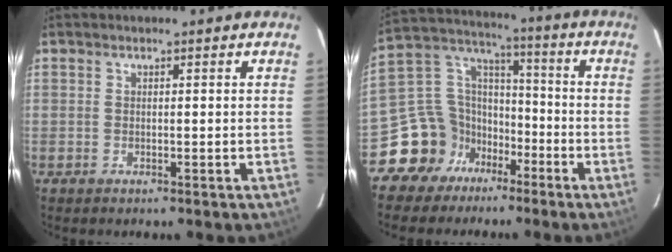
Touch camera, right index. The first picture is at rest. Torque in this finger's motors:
{"motor_torque": [0.08, -0.17, -0.19, -0.21]}